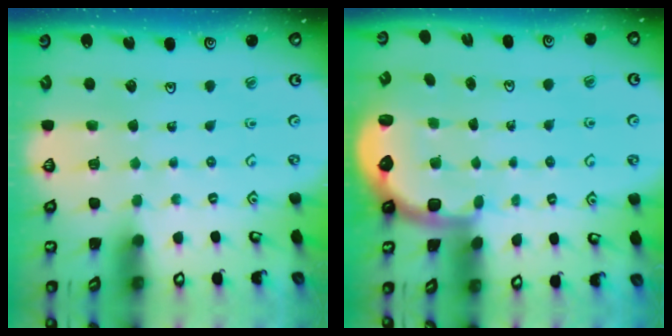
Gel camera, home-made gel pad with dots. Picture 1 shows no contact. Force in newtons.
{"total": 3.0, "press": 2.1, "slide": 2.1}